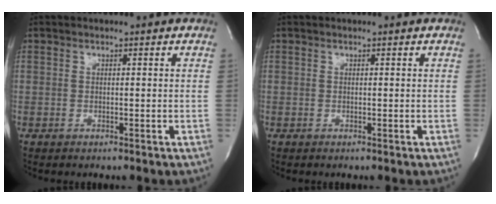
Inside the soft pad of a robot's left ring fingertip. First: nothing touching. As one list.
[{"total": 0.0}]